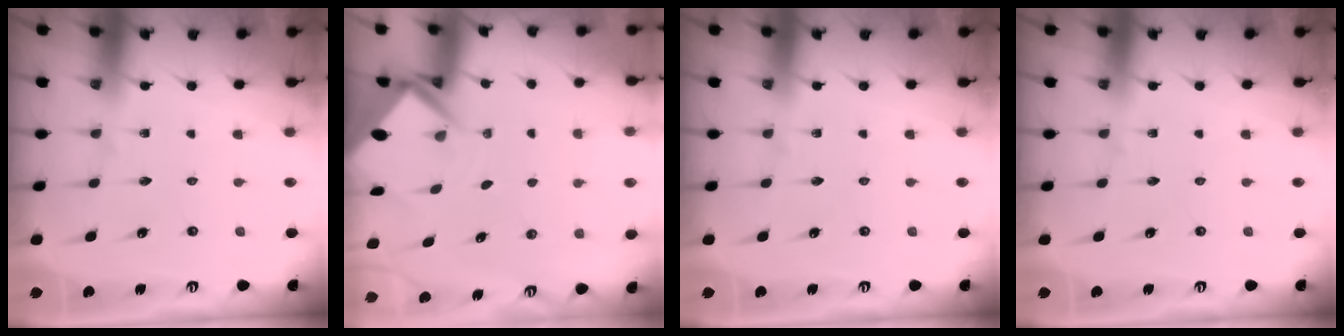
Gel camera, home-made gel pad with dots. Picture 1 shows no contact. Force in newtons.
{"total": 4.7, "press": 4.7, "slide": 0.4}
{"total": 0.0}
{"total": 0.0}